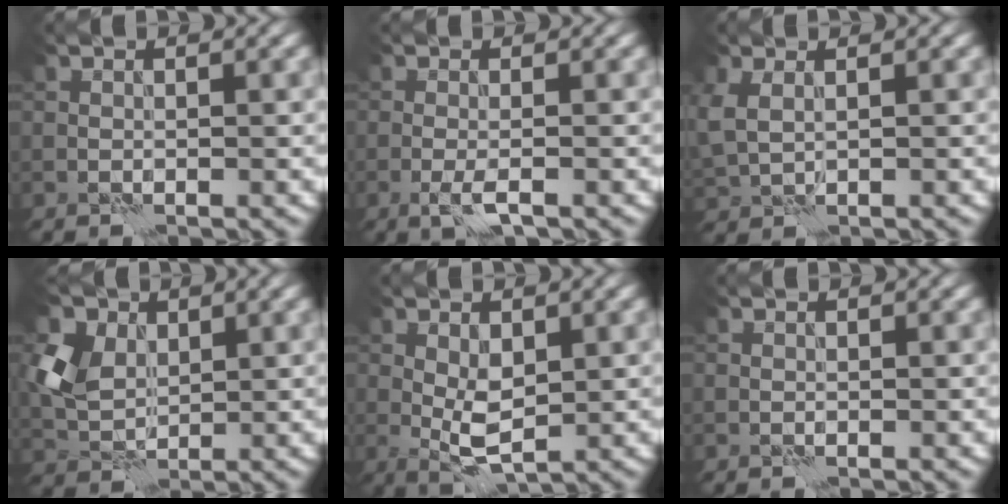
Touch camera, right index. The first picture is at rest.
{"total": 1.8, "force": [-0.8, 0.2, 1.6], "torque": [-0.032, 0.001, -0.020]}
{"total": 2.7, "force": [1.1, 1.8, 1.6], "torque": [-0.046, 0.002, 0.032]}
{"total": 5.8, "force": [2.0, 4.1, 3.5], "torque": [-0.089, 0.011, 0.033]}
{"total": 3.2, "force": [0.2, 1.5, 2.9], "torque": [-0.057, -0.002, 0.007]}
{"total": 0.0}